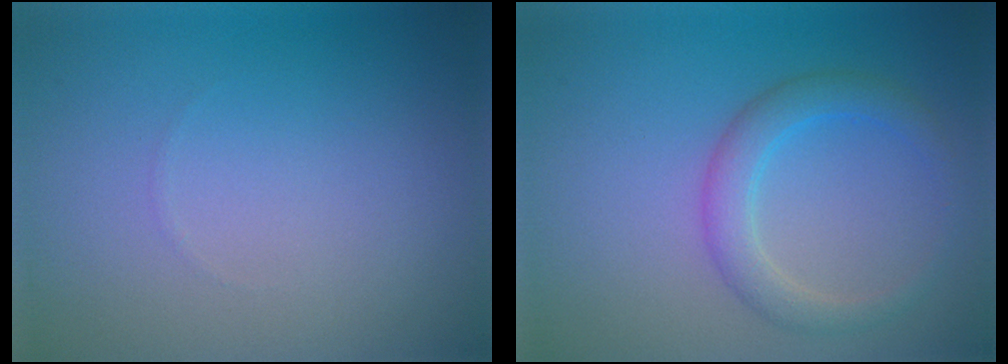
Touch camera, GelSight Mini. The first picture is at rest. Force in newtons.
{"total": 2.9, "press": 2.9, "slide": 0.2}